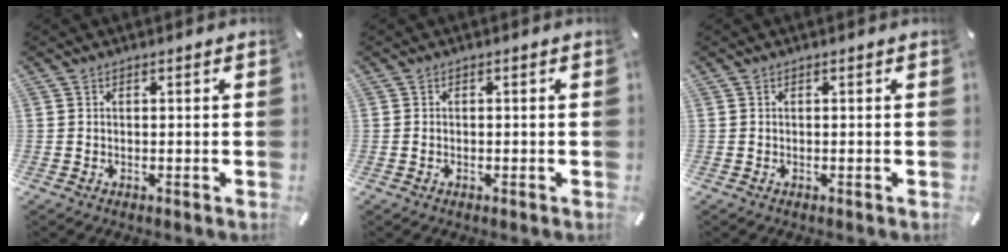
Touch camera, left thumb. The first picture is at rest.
{"total": 0.6, "force": [-0.3, 0.3, 0.4], "torque": [-0.007, 0.000, -0.006]}
{"total": 0.0}